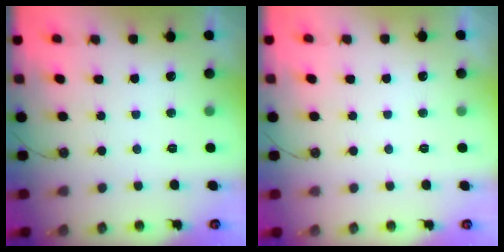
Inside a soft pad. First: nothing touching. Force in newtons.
{"total": 0.0}